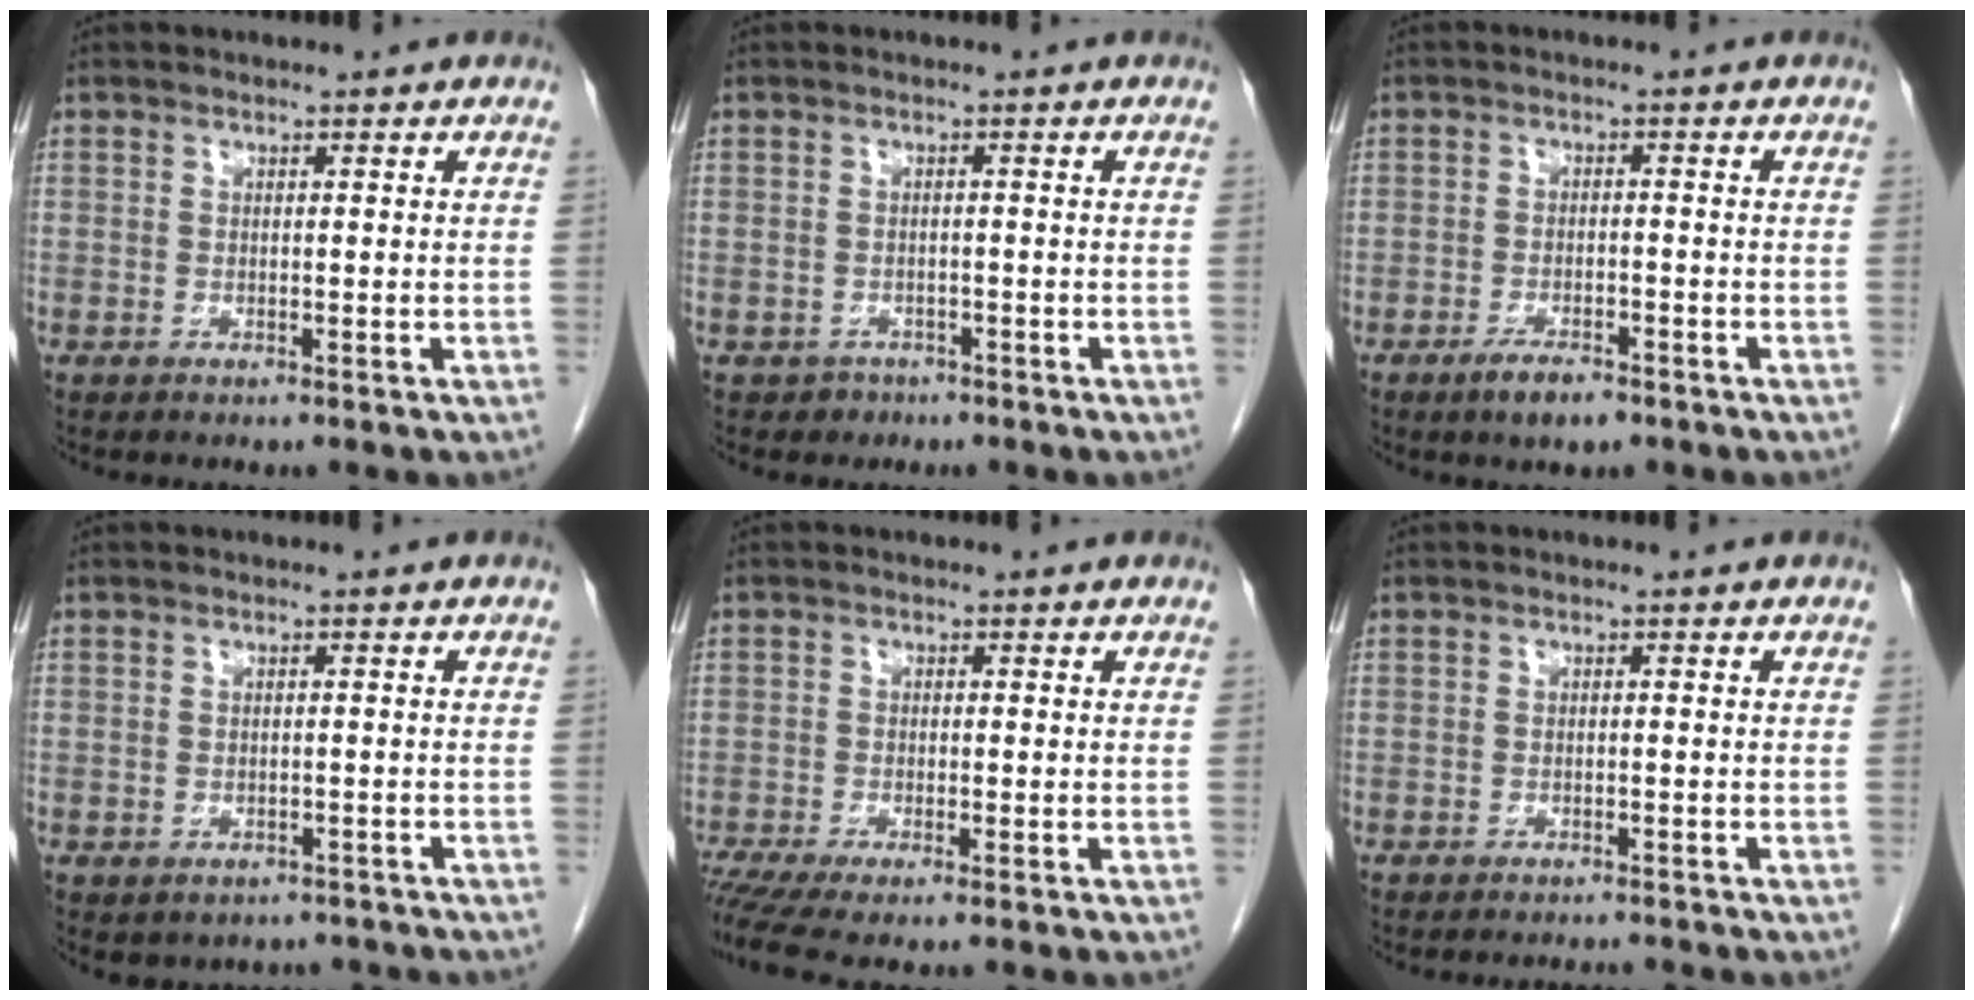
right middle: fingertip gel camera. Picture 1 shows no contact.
{"total": 1.6, "force": [-1.0, 1.2, -0.2], "torque": [-0.001, 0.007, -0.015]}
{"total": 3.9, "force": [-2.7, 1.2, 2.6], "torque": [-0.050, -0.002, -0.044]}
{"total": 4.4, "force": [-3.5, 2.6, 0.7], "torque": [0.001, 0.013, -0.040]}
{"total": 5.0, "force": [-3.8, 0.4, 3.3], "torque": [-0.060, -0.009, -0.068]}
{"total": 2.4, "force": [-2.4, -0.2, 0.3], "torque": [0.001, -0.006, -0.030]}